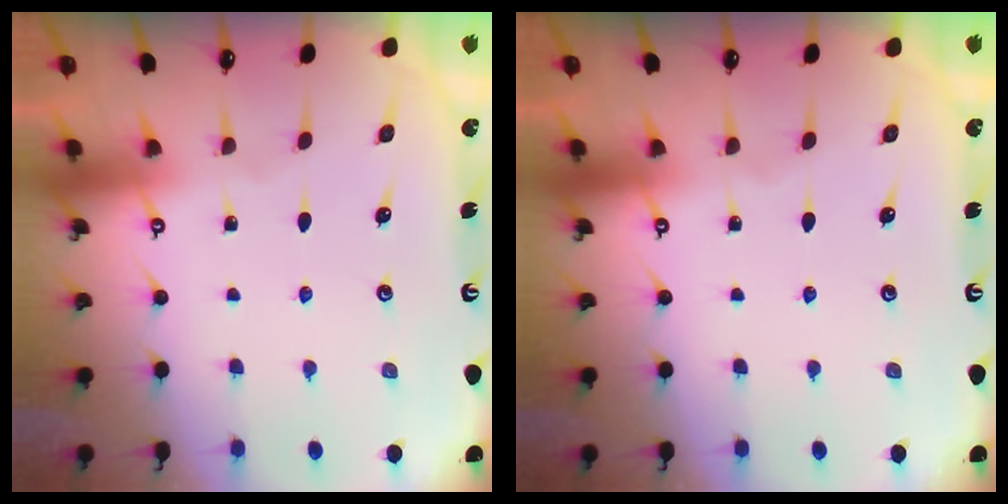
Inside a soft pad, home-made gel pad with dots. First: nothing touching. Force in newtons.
{"total": 0.0}